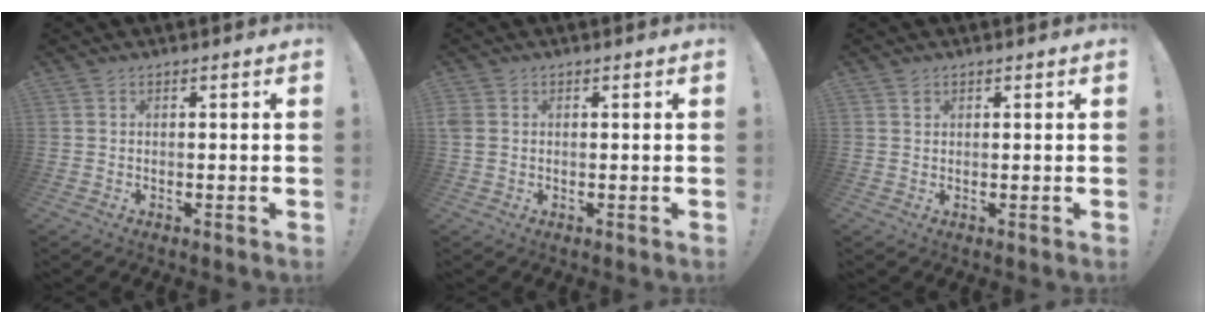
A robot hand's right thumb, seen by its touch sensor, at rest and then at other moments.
{"total": 2.6, "force": [0.4, 2.0, 1.6], "torque": [-0.028, 0.006, 0.012]}
{"total": 1.0, "force": [0.7, 0.7, 0.3], "torque": [0.009, -0.005, 0.010]}